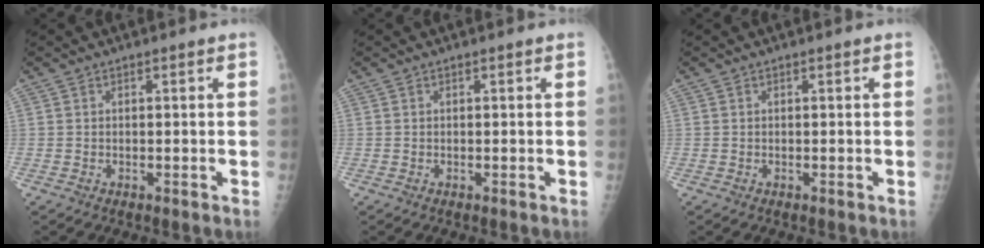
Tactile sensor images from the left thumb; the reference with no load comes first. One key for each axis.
{"total": 0.0}
{"total": 0.0}